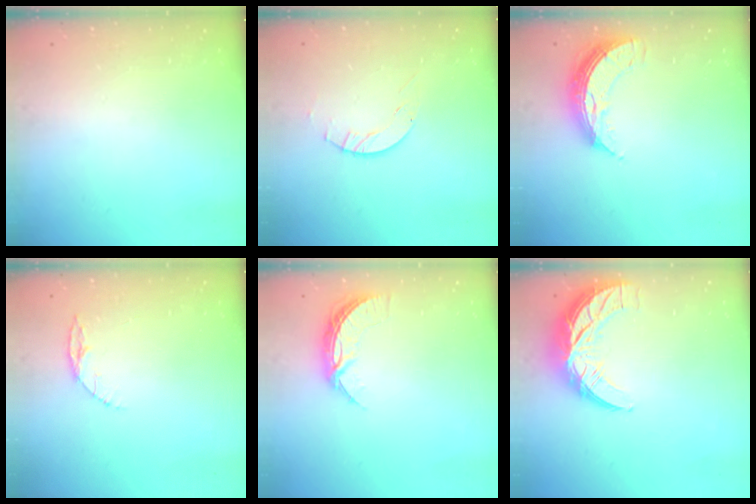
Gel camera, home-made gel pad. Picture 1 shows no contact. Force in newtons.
{"total": 4.5, "press": 4.5, "slide": 0.5}
{"total": 9.8, "press": 9.8, "slide": 0.6}
{"total": 5.0, "press": 5.0, "slide": 0.5}
{"total": 6.7, "press": 6.7, "slide": 0.2}
{"total": 11.8, "press": 11.8, "slide": 0.8}